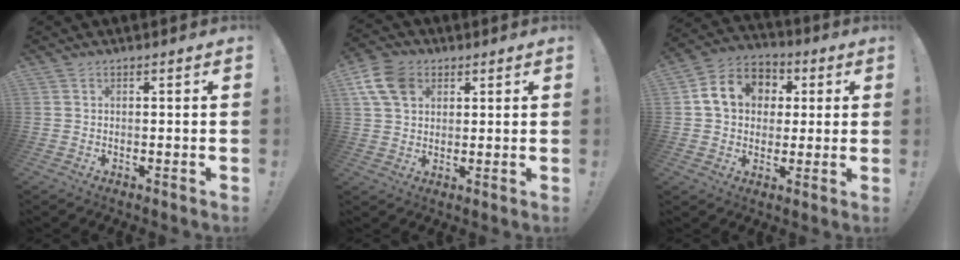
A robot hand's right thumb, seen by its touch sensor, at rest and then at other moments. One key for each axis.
{"total": 11.1, "fx": 4.5, "fy": 8.0, "fz": 6.2, "tx": -0.117, "ty": -0.010, "tz": 0.090}
{"total": 13.0, "fx": 3.1, "fy": 10.7, "fz": 6.6, "tx": -0.098, "ty": 0.008, "tz": 0.064}